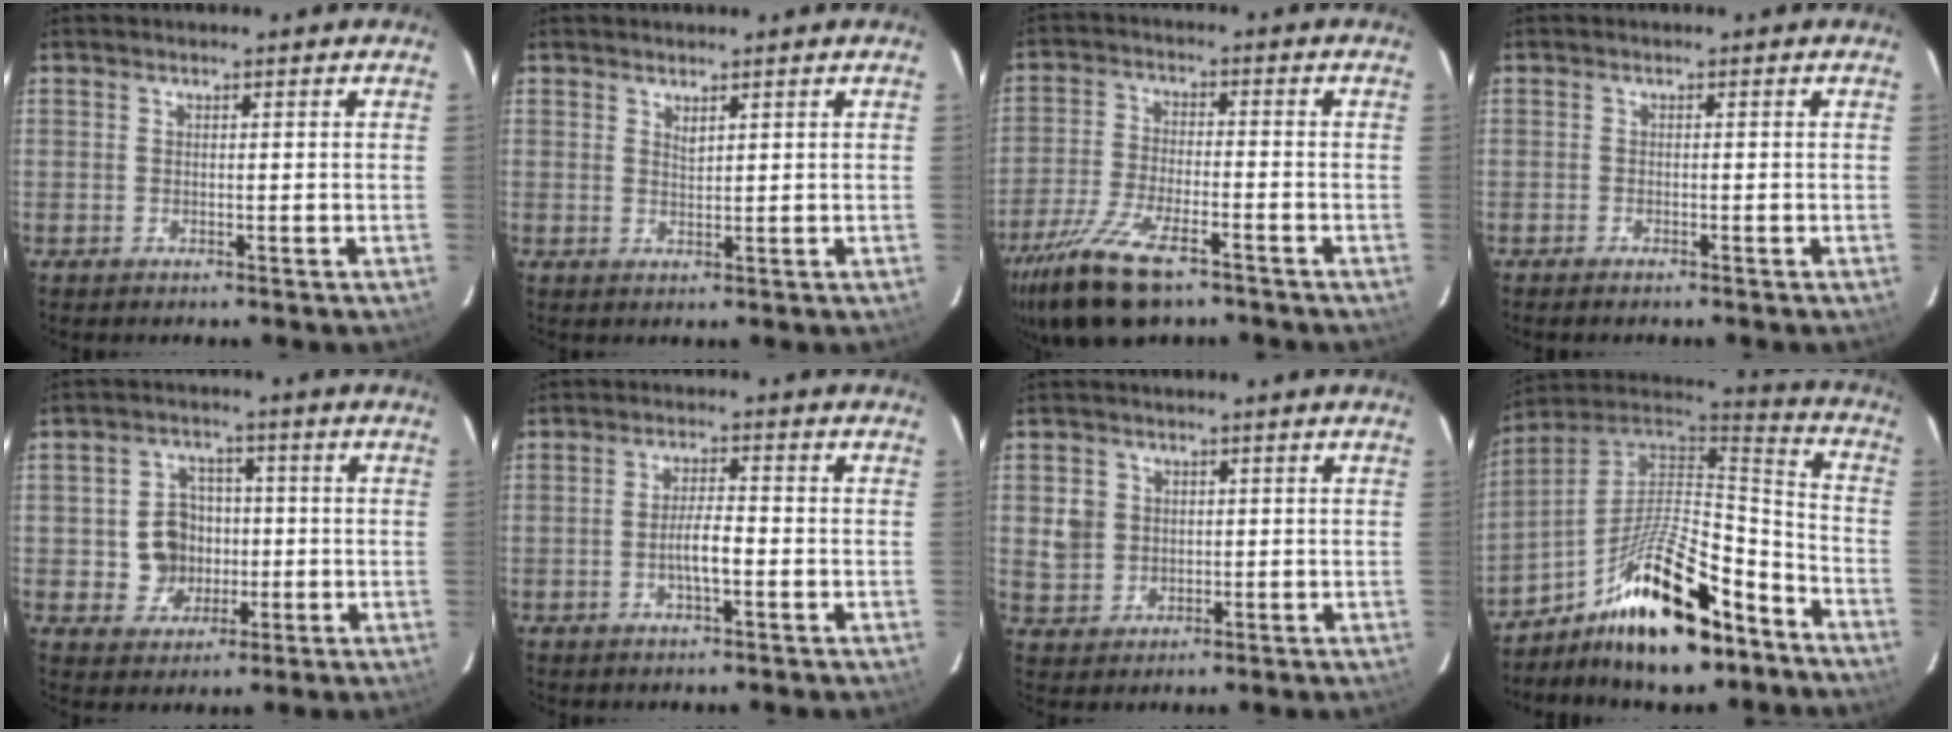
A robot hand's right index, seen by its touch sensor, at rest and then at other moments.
{"total": 1.4, "force": [1.1, 0.4, 0.7], "torque": [-0.012, -0.001, 0.020]}
{"total": 14.8, "force": [-10.4, 4.9, 9.3], "torque": [-0.211, -0.042, -0.192]}
{"total": 1.2, "force": [-1.1, 0.2, 0.4], "torque": [-0.013, -0.002, -0.021]}
{"total": 7.6, "force": [-0.9, 7.2, 2.5], "torque": [-0.059, 0.017, -0.006]}
{"total": 5.3, "force": [-1.8, 1.1, 4.9], "torque": [-0.093, 0.005, -0.030]}
{"total": 5.1, "force": [0.8, 4.8, 1.6], "torque": [-0.030, 0.014, 0.025]}
{"total": 21.5, "force": [-13.1, 8.0, 15.1], "torque": [-0.263, 0.012, -0.218]}